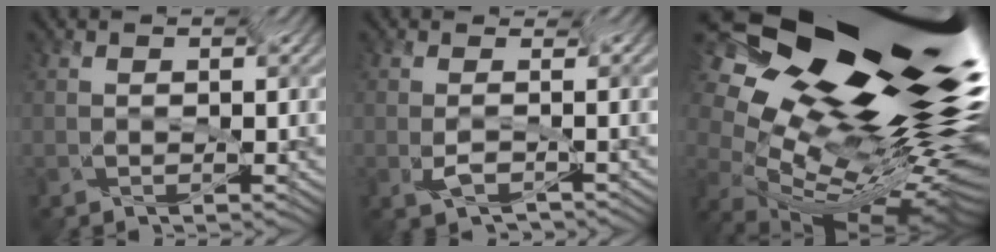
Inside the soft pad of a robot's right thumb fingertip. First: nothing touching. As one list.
[{"total": 0.9, "force": [-0.8, 0.1, 0.2], "torque": [-0.009, 0.000, -0.014]}, {"total": 15.0, "force": [3.4, 7.1, 12.8], "torque": [-0.244, 0.025, 0.050]}]